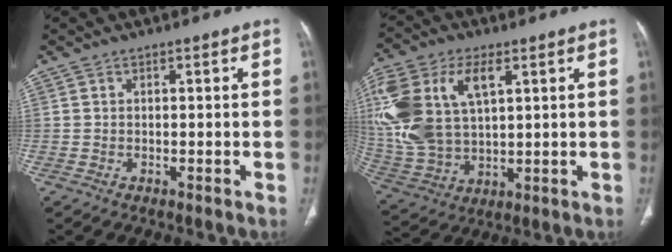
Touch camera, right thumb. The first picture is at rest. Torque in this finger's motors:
{"motor_torque": [1.66, 1.77, 1.49, 0.95, 0.68]}